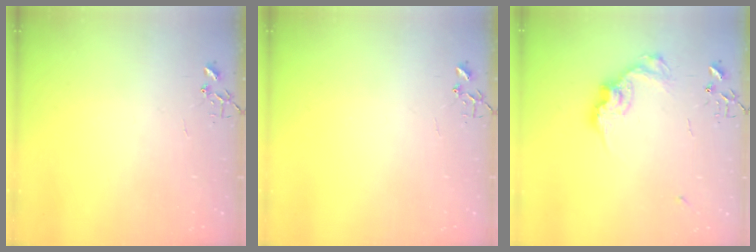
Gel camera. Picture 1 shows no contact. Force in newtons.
{"total": 0.0}
{"total": 13.5, "press": 13.5, "slide": 0.8}